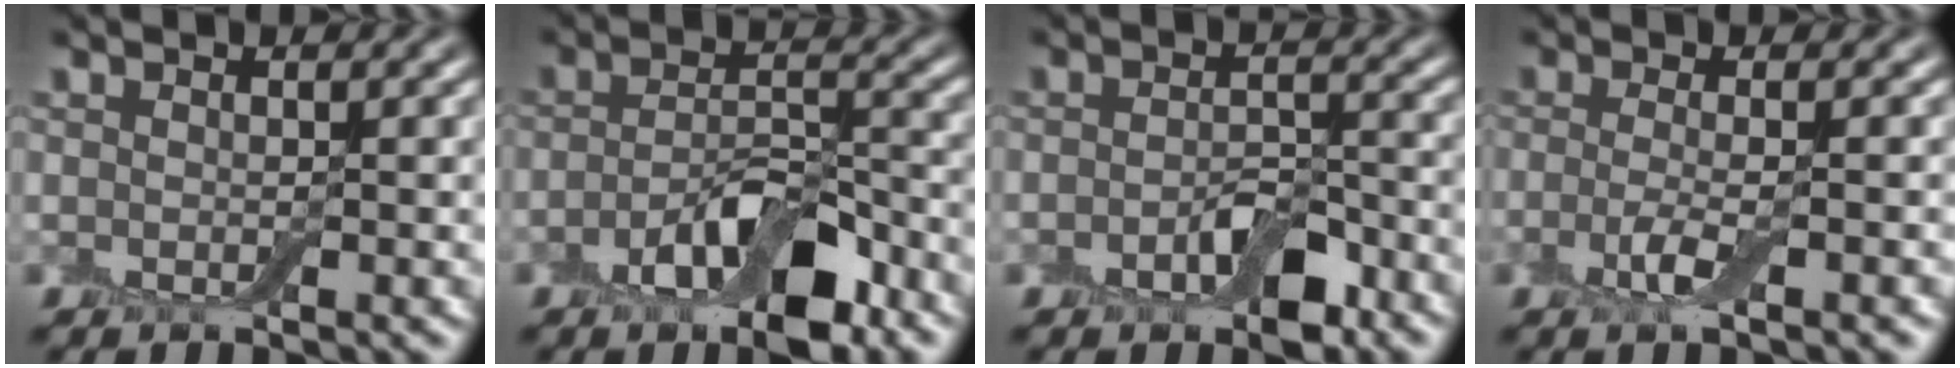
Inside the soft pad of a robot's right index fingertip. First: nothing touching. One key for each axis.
{"total": 6.6, "fx": -3.2, "fy": 2.7, "fz": 5.0, "tx": -0.086, "ty": 0.003, "tz": -0.059}
{"total": 3.8, "fx": -1.8, "fy": 1.9, "fz": 2.9, "tx": -0.043, "ty": 0.003, "tz": -0.027}
{"total": 2.9, "fx": -1.0, "fy": 0.7, "fz": 2.7, "tx": -0.057, "ty": -0.005, "tz": -0.023}